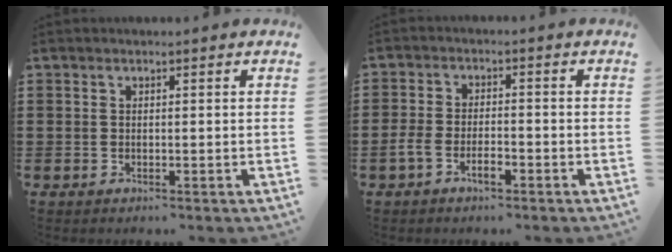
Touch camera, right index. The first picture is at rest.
{"total": 3.7, "force": [-1.8, 1.8, 2.7], "torque": [-0.055, 0.006, -0.037]}